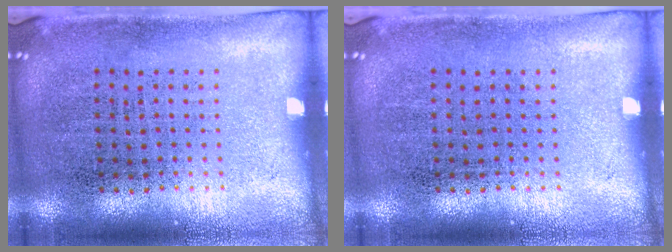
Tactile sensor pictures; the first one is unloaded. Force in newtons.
{"total": 0.0}